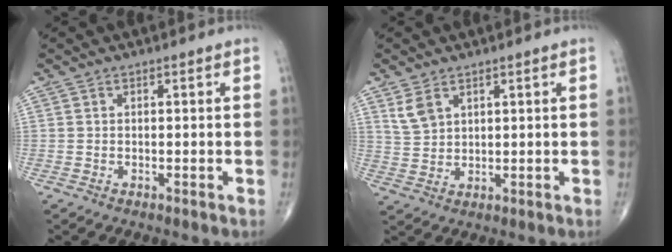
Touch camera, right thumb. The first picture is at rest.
{"total": 4.2, "force": [2.5, 2.6, 2.2], "torque": [-0.040, -0.009, 0.059]}